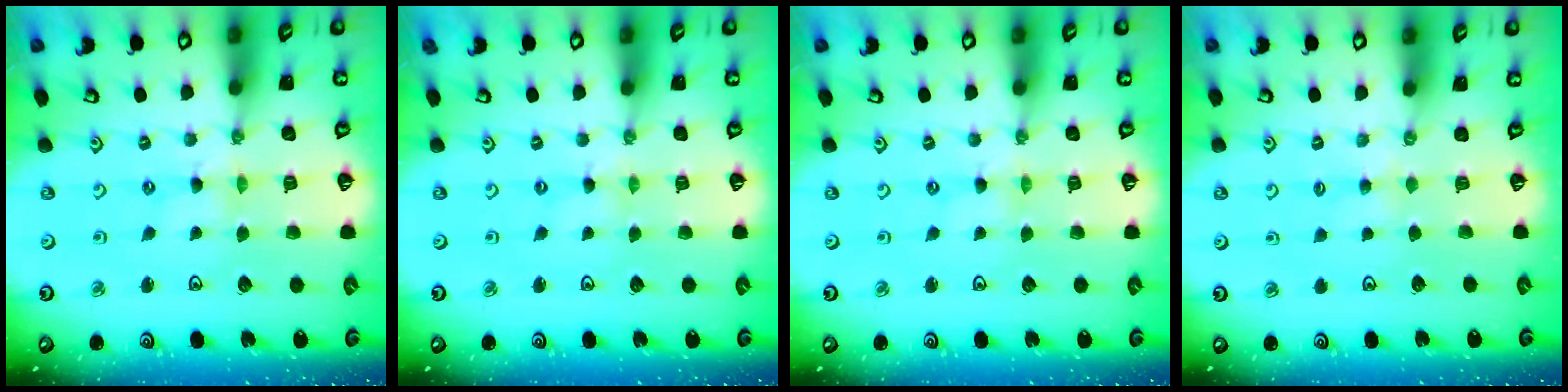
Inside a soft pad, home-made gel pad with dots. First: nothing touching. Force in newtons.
{"total": 0.0}
{"total": 0.0}
{"total": 1.9, "press": 1.8, "slide": 0.3}